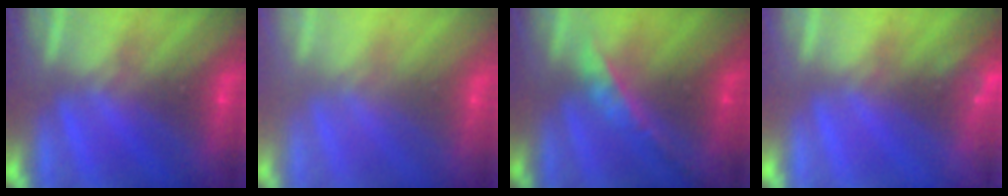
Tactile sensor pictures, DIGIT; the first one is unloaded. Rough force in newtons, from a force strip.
{"total": 2.9}
{"total": 2.4}
{"total": 3.6}